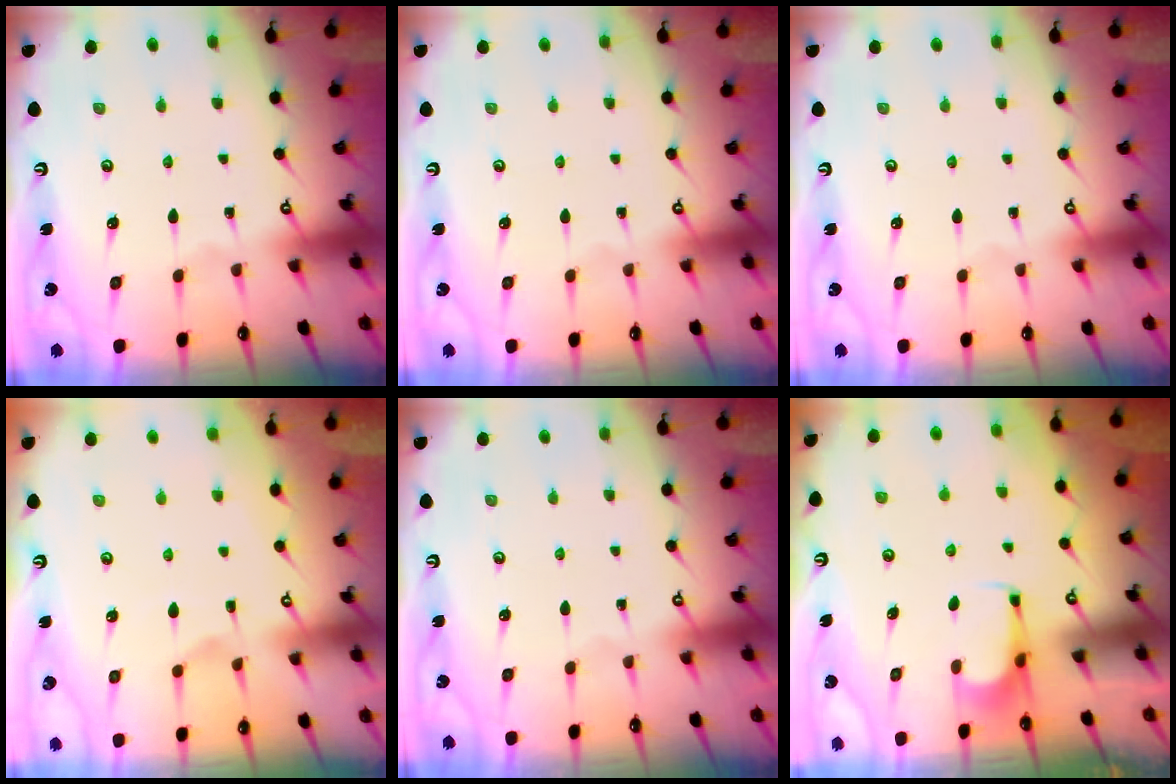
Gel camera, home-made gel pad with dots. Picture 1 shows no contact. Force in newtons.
{"total": 0.0}
{"total": 0.0}
{"total": 6.0, "press": 5.8, "slide": 1.3}
{"total": 0.0}
{"total": 1.6, "press": 1.6, "slide": 0.2}